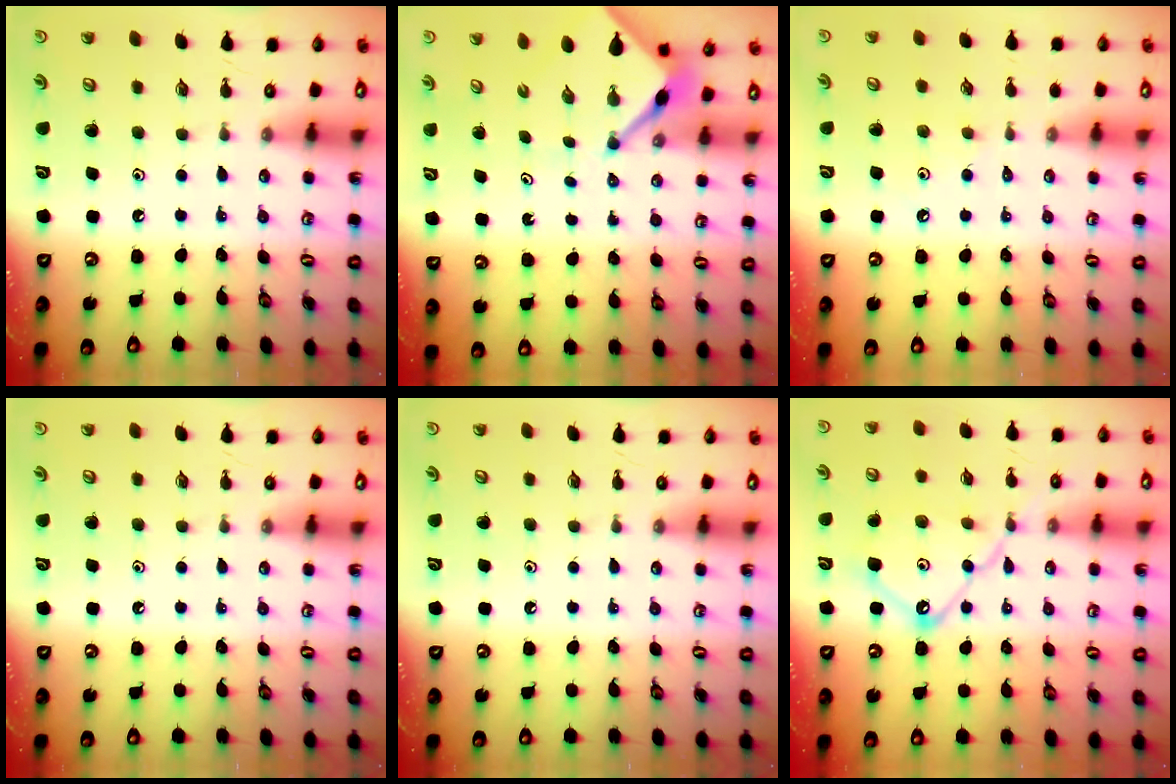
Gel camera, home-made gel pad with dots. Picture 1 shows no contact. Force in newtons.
{"total": 3.5, "press": 3.5, "slide": 0.8}
{"total": 2.8, "press": 2.8, "slide": 0.5}
{"total": 0.0}
{"total": 0.0}
{"total": 14.2, "press": 14.2, "slide": 1.2}